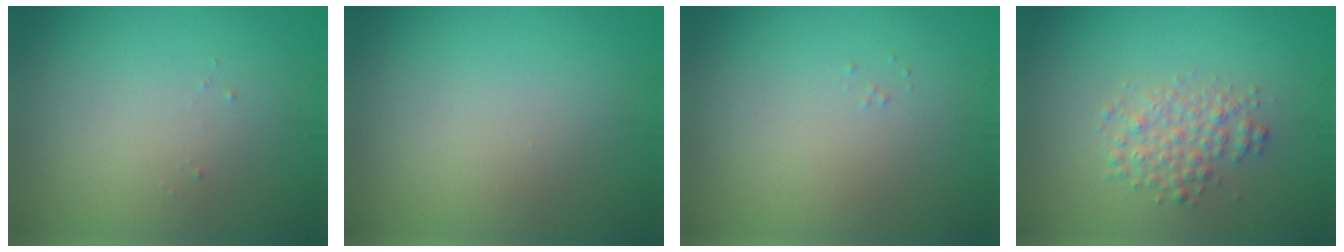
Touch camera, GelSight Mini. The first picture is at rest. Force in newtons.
{"total": 0.0}
{"total": 0.0}
{"total": 2.5, "press": 2.5, "slide": 0.1}